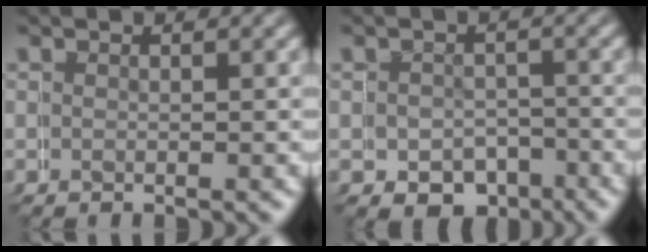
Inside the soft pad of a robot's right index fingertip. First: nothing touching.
{"total": 4.0, "force": [-1.6, 3.7, -0.6], "torque": [0.013, -0.021, -0.022]}